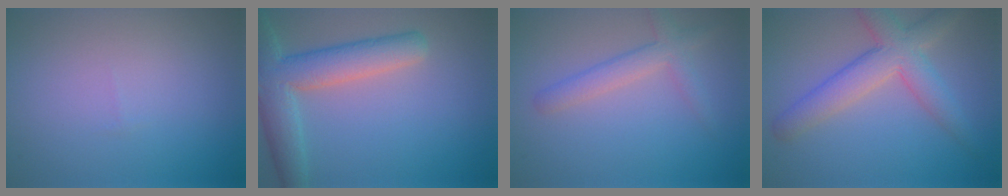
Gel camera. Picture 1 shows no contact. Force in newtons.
{"total": 6.5, "press": 6.5, "slide": 0.3}
{"total": 2.7, "press": 2.7, "slide": 0.1}
{"total": 5.5, "press": 5.5, "slide": 0.5}